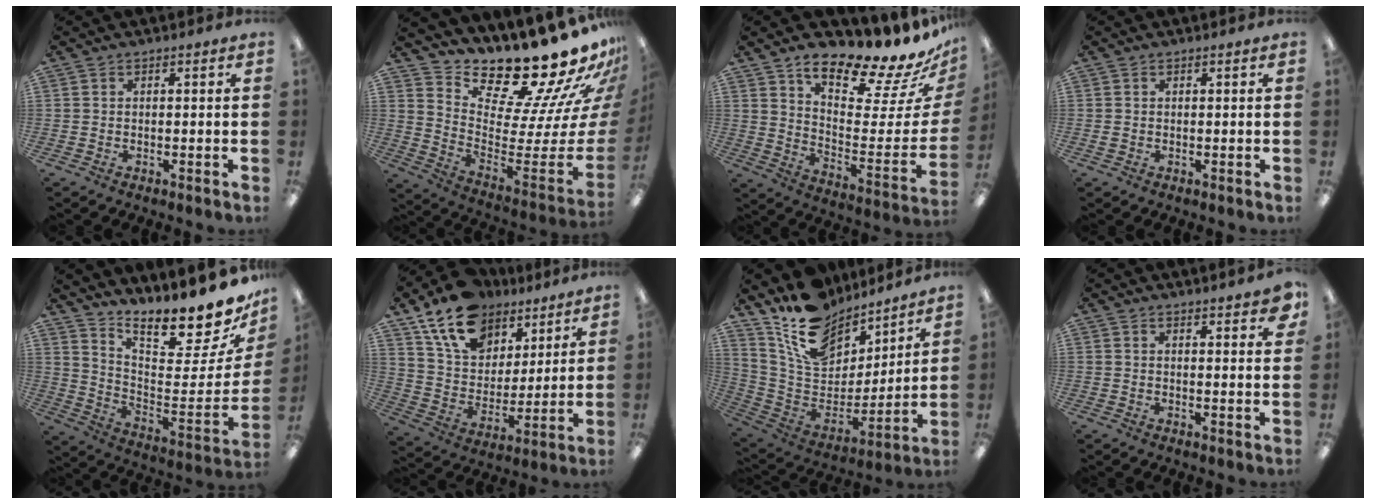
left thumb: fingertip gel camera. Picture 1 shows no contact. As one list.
[{"total": 22.1, "force": [19.1, 4.8, 10.0], "torque": [-0.112, -0.189, 0.331]}, {"total": 18.9, "force": [16.3, 4.0, 8.5], "torque": [-0.102, -0.145, 0.263]}, {"total": 0.6, "force": [0.1, 0.6, 0.3], "torque": [-0.005, 0.004, 0.001]}, {"total": 14.6, "force": [13.0, 1.7, 6.4], "torque": [-0.066, -0.135, 0.200]}, {"total": 17.2, "force": [12.2, 10.3, 6.4], "torque": [-0.130, -0.066, 0.229]}, {"total": 17.4, "force": [12.4, 10.1, 6.9], "torque": [-0.140, -0.086, 0.229]}, {"total": 3.3, "force": [2.8, 0.3, 1.7], "torque": [-0.016, -0.018, 0.045]}]